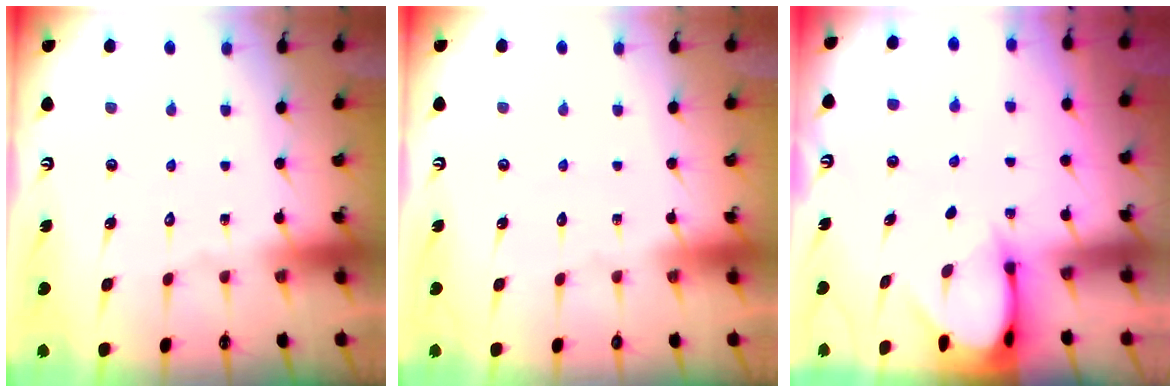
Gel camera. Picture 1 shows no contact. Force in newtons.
{"total": 0.0}
{"total": 3.0, "press": 3.0, "slide": 0.2}